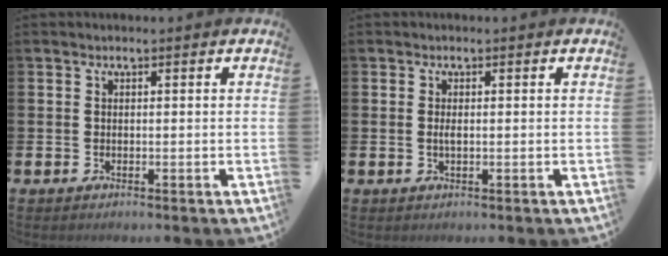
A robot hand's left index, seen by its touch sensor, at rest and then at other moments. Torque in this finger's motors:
{"motor_torque": [0.24, -0.13, 0.01, 0.07]}